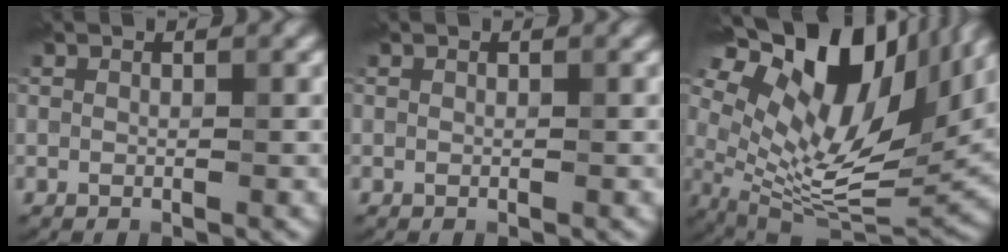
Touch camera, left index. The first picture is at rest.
{"total": 0.0}
{"total": 17.5, "force": [6.9, 8.3, 13.8], "torque": [-0.268, 0.017, 0.128]}